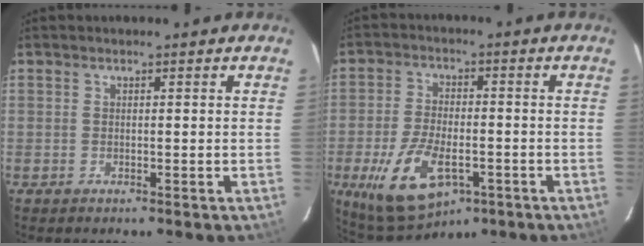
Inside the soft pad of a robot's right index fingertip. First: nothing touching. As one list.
[{"total": 13.6, "force": [-5.5, 6.8, 10.4], "torque": [-0.216, -0.018, -0.087]}]